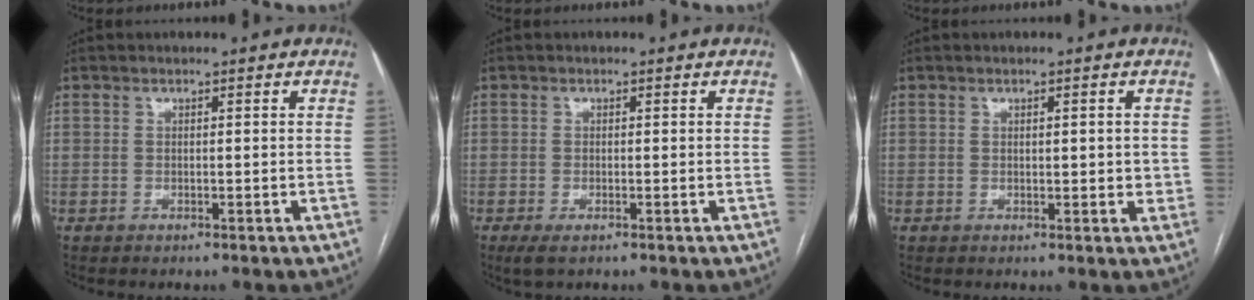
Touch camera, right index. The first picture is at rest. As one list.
[{"total": 2.1, "force": [-1.1, 0.7, 1.6], "torque": [-0.029, -0.003, -0.016]}, {"total": 2.5, "force": [0.4, 0.9, 2.2], "torque": [-0.032, -0.002, 0.005]}]